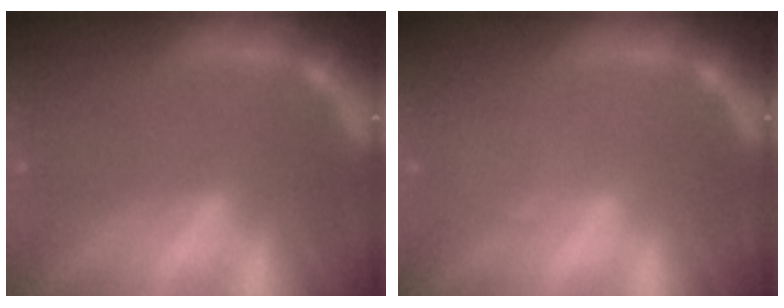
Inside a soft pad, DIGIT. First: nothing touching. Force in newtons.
{"total": 2.0}